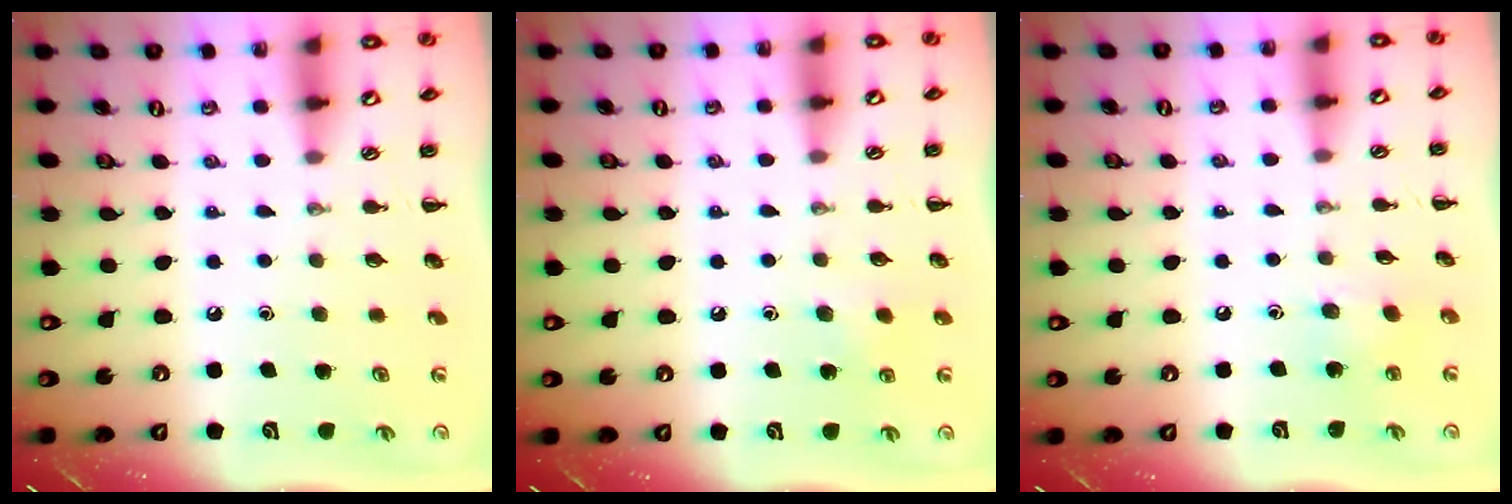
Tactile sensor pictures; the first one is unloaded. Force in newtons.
{"total": 5.1, "press": 4.9, "slide": 1.4}
{"total": 5.7, "press": 5.6, "slide": 1.0}